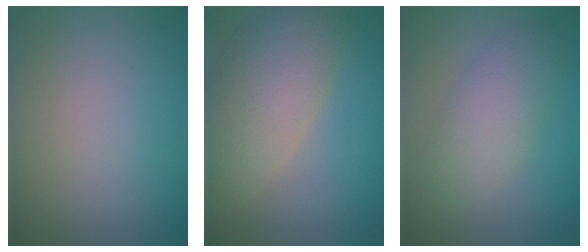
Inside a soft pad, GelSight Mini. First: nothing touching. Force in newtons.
{"total": 8.5, "press": 8.5, "slide": 0.7}
{"total": 4.4, "press": 4.4, "slide": 0.1}